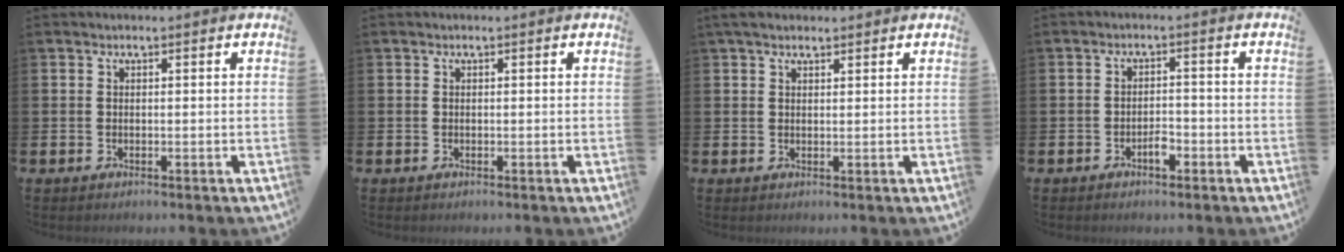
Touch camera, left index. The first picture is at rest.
{"total": 0.0}
{"total": 2.5, "force": [2.1, 0.9, 1.1], "torque": [-0.010, -0.001, 0.035]}
{"total": 2.1, "force": [-1.1, 1.0, 1.5], "torque": [-0.021, -0.001, -0.022]}